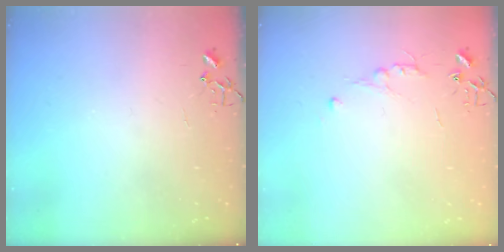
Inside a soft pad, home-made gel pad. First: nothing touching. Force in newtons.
{"total": 4.8, "press": 4.8, "slide": 0.7}